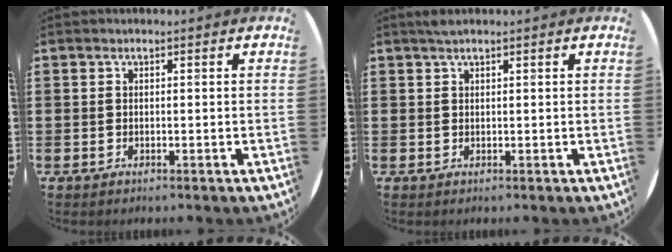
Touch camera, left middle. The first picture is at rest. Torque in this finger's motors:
{"motor_torque": [0.45, -0.40, 0.01, 0.03]}